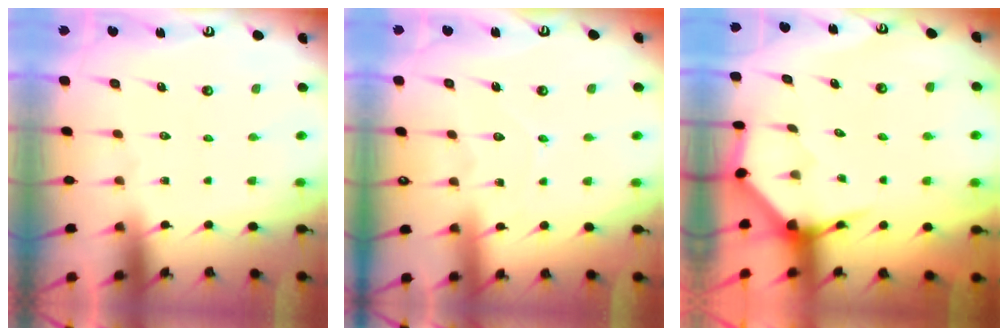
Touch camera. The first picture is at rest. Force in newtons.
{"total": 5.5, "press": 5.5, "slide": 0.3}
{"total": 3.9, "press": 3.9, "slide": 0.5}